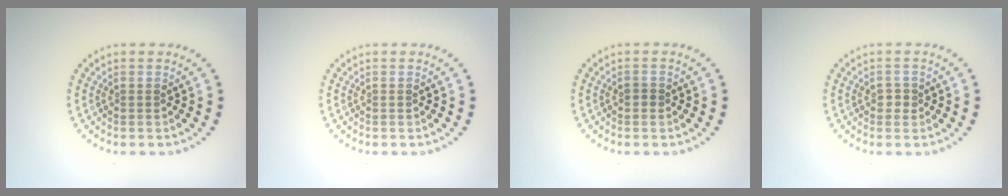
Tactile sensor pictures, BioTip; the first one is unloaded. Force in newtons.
{"total": 0.0}
{"total": 0.7, "press": 0.7, "slide": 0.1}
{"total": 1.2, "press": 1.1, "slide": 0.4}